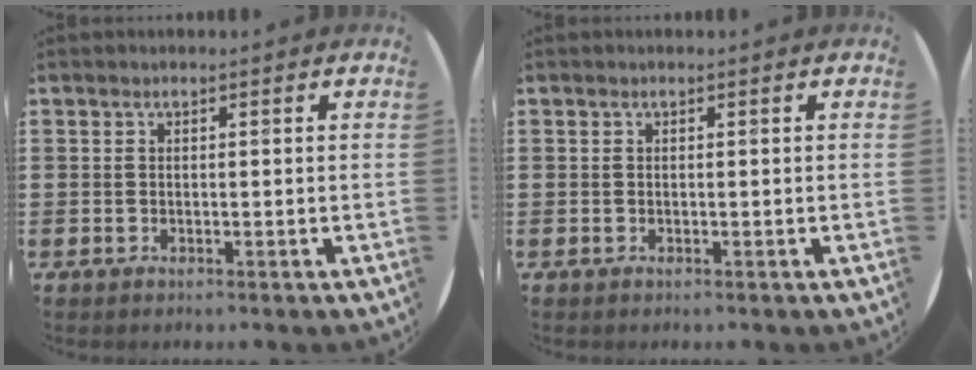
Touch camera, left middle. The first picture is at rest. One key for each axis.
{"total": 0.0}